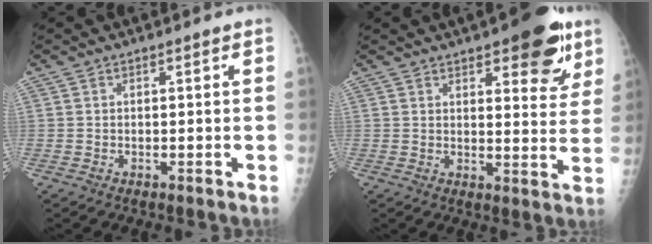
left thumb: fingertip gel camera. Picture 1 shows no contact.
{"total": 12.5, "force": [7.3, 4.7, 9.0], "torque": [-0.072, -0.032, 0.092]}